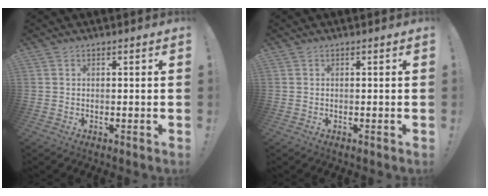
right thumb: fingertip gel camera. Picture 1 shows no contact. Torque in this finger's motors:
{"motor_torque": [0.00, 0.00, 0.00, 0.00, 0.00]}